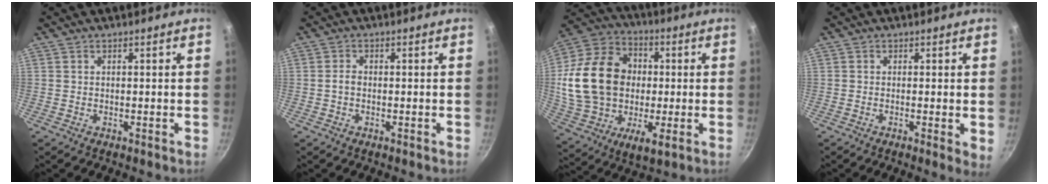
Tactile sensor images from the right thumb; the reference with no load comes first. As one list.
[{"total": 1.6, "force": [-0.3, 1.1, 1.1], "torque": [-0.019, 0.010, -0.007]}, {"total": 23.6, "force": [2.0, 17.0, 16.2], "torque": [-0.285, 0.017, 0.030]}, {"total": 2.6, "force": [-0.1, 0.6, 2.6], "torque": [-0.035, -0.008, -0.005]}]